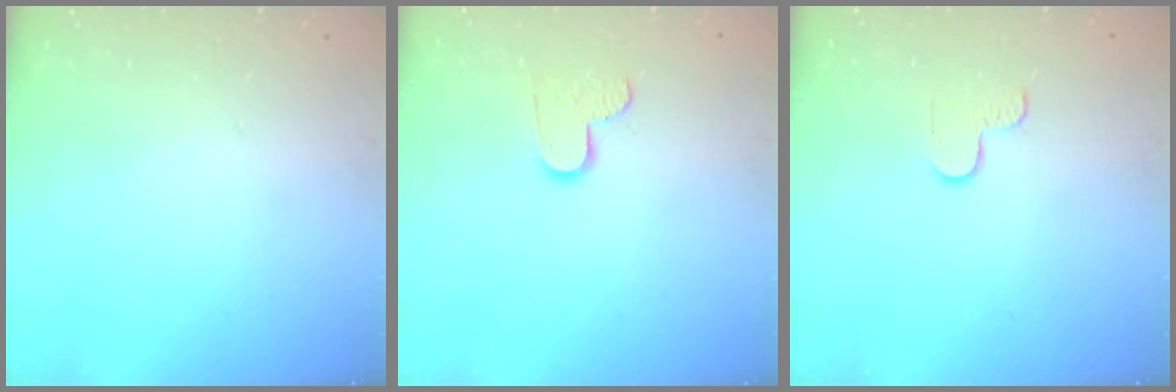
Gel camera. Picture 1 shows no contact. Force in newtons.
{"total": 7.0, "press": 7.0, "slide": 0.3}
{"total": 3.0, "press": 3.0, "slide": 0.4}